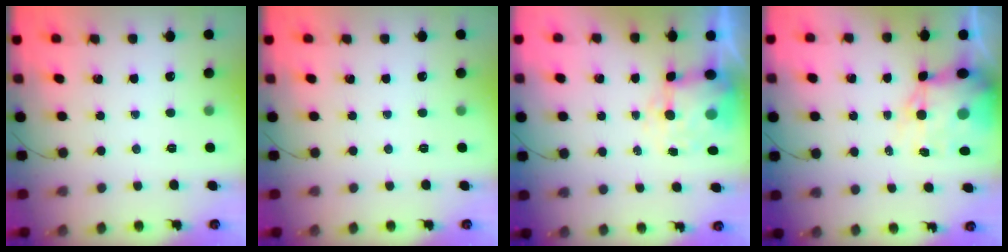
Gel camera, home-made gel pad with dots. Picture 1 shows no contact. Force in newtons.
{"total": 0.0}
{"total": 8.8, "press": 8.6, "slide": 1.6}
{"total": 11.1, "press": 10.7, "slide": 2.8}